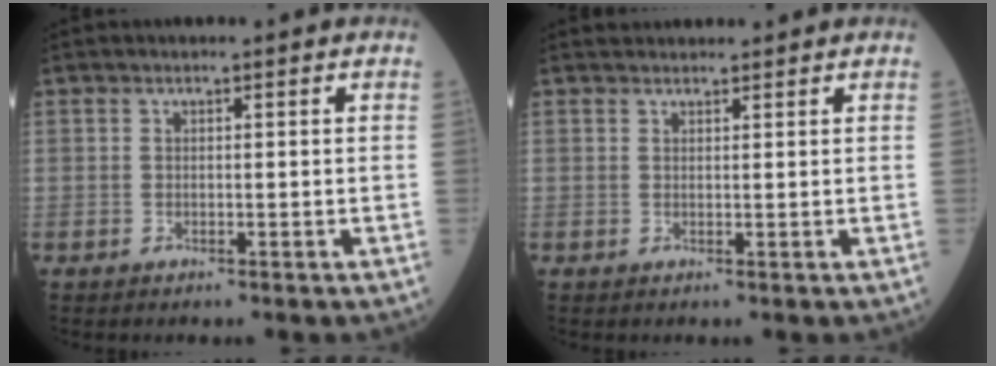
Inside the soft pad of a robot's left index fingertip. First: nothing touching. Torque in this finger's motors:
{"motor_torque": [0.31, -0.33, 0.03, 0.01]}